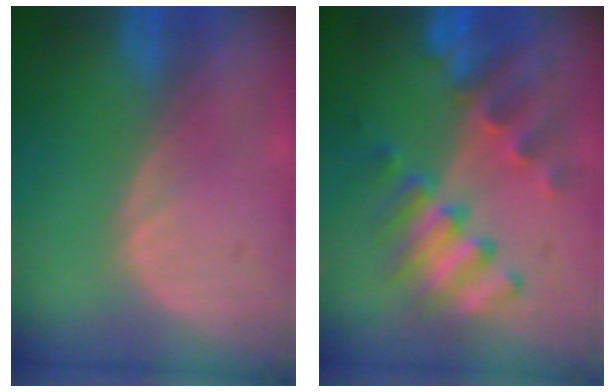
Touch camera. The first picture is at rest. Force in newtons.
{"total": 8.8, "press": 8.4, "slide": 2.8}